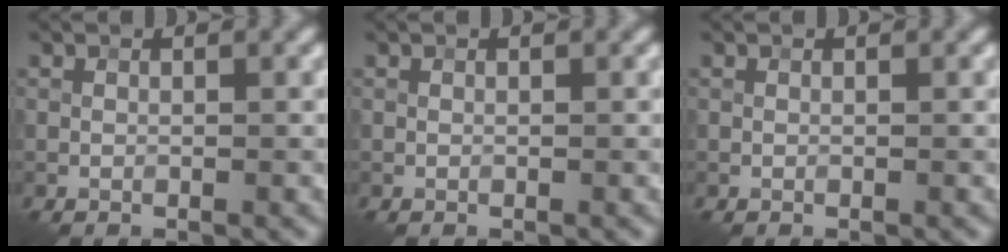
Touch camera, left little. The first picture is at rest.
{"total": 0.0}
{"total": 0.0}